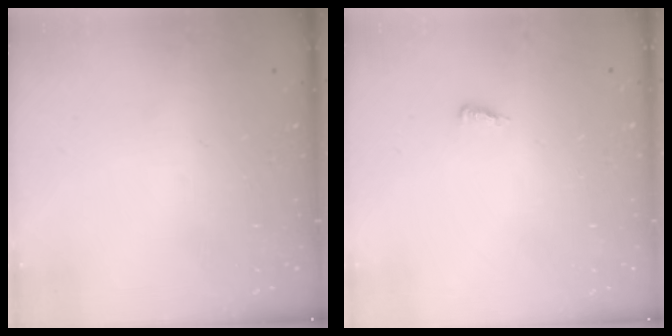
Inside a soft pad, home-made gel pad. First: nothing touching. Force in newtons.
{"total": 3.7, "press": 3.7, "slide": 0.5}